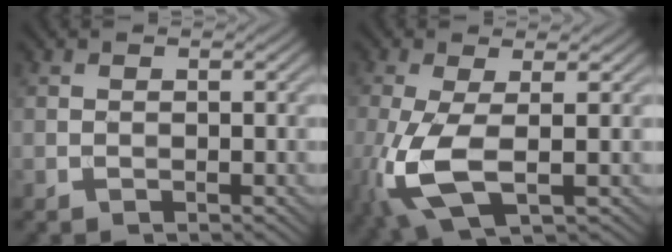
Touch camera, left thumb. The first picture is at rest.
{"total": 8.7, "force": [-1.6, 3.0, 8.1], "torque": [-0.200, -0.013, -0.029]}